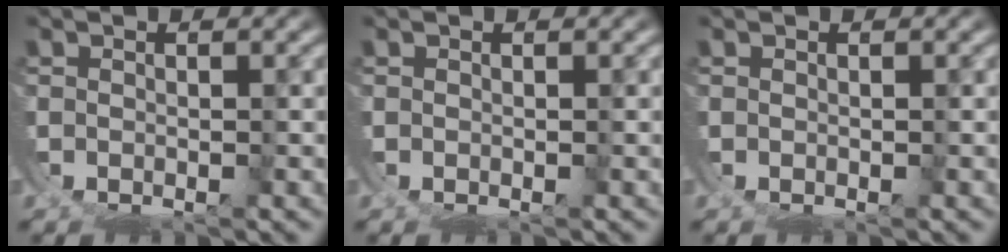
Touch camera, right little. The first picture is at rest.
{"total": 0.0}
{"total": 0.0}